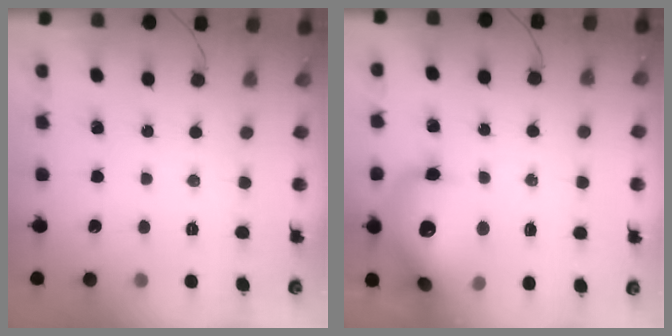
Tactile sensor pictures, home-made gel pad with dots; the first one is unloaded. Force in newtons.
{"total": 19.5, "press": 19.2, "slide": 3.2}